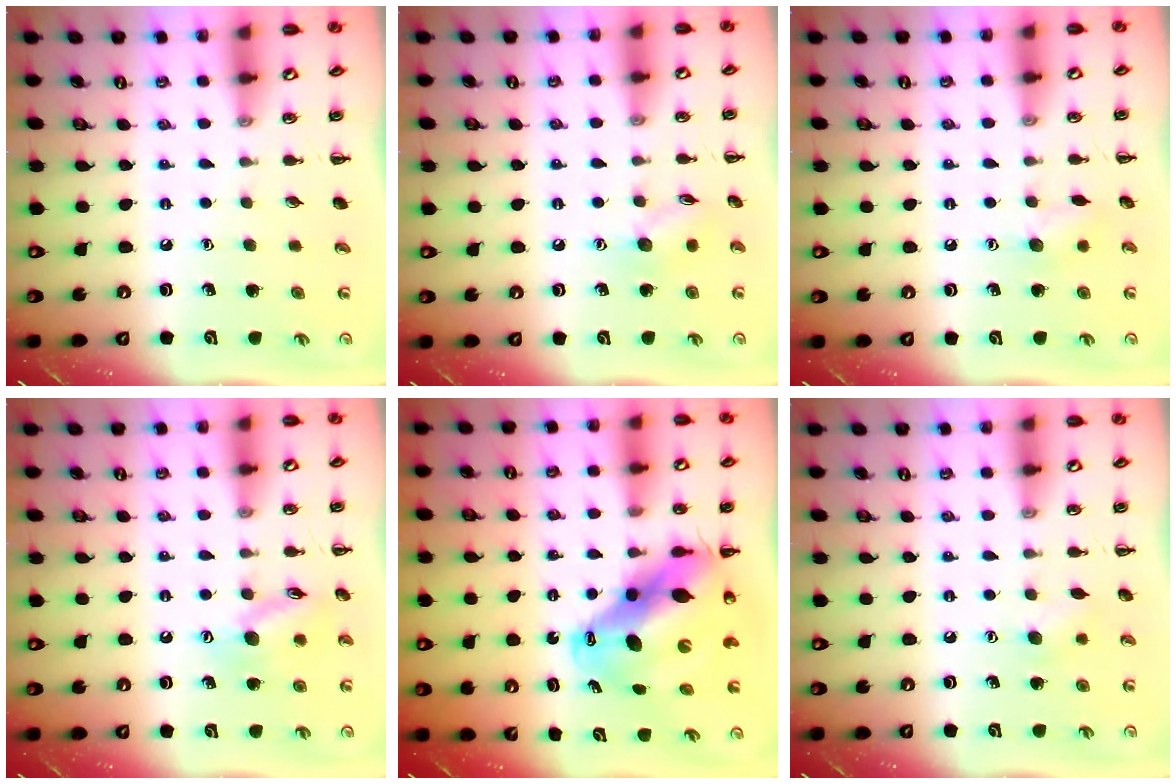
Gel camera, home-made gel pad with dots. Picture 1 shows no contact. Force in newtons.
{"total": 7.3, "press": 7.3, "slide": 0.9}
{"total": 6.2, "press": 6.1, "slide": 0.9}
{"total": 11.2, "press": 11.1, "slide": 1.7}
{"total": 15.8, "press": 15.2, "slide": 4.5}
{"total": 7.6, "press": 7.4, "slide": 1.6}